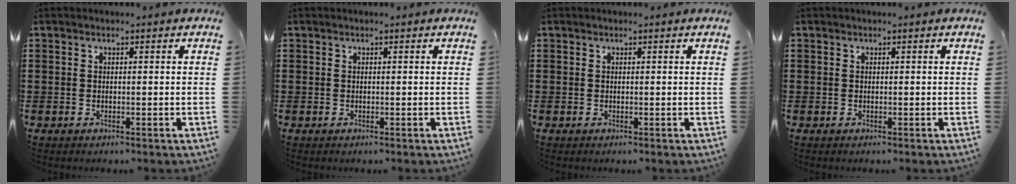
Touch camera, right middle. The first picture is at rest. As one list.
[{"total": 0.0}, {"total": 0.0}, {"total": 0.0}]